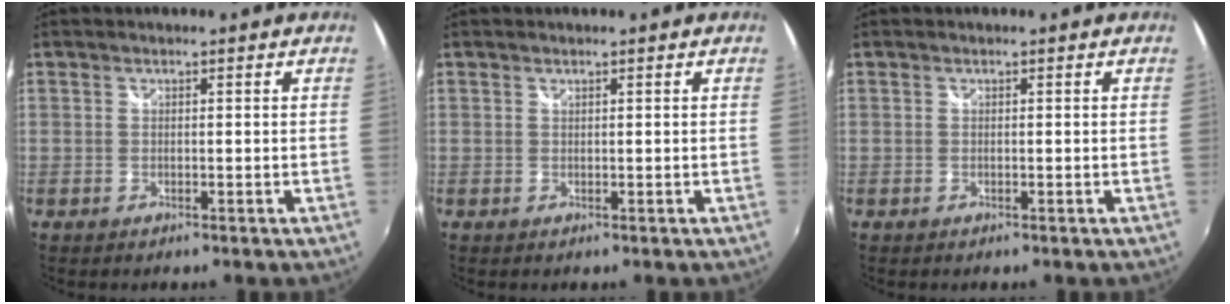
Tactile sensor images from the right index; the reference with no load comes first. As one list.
[{"total": 0.0}, {"total": 0.0}]